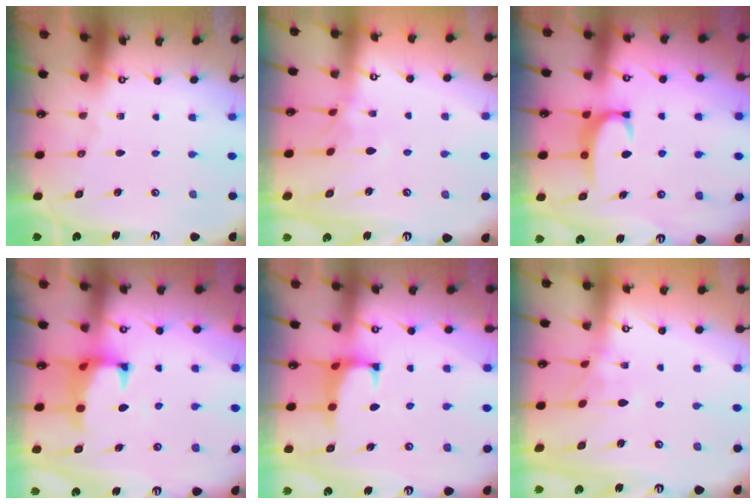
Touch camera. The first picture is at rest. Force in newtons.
{"total": 2.3, "press": 2.2, "slide": 0.8}
{"total": 3.6, "press": 3.5, "slide": 0.4}
{"total": 1.2, "press": 0.8, "slide": 1.0}
{"total": 1.3, "press": 1.2, "slide": 0.7}
{"total": 0.9, "press": 0.1, "slide": 0.9}